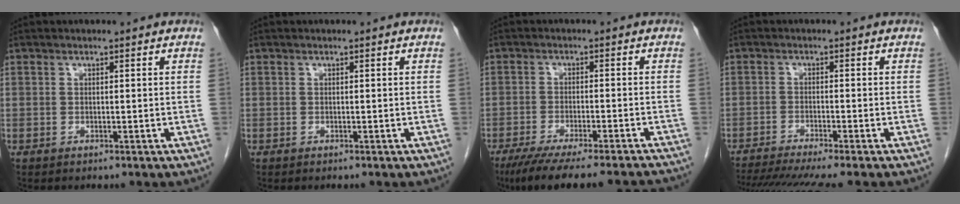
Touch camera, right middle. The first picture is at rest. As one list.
[{"total": 0.0}, {"total": 16.0, "force": [-14.2, 0.4, 7.4], "torque": [-0.094, -0.033, -0.202]}, {"total": 11.4, "force": [-9.9, -0.9, 5.7], "torque": [-0.070, -0.021, -0.152]}]